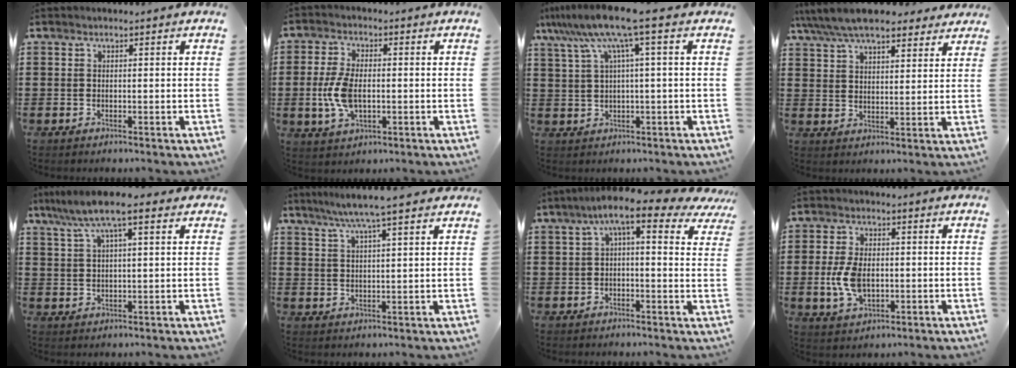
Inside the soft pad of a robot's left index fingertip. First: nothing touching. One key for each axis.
{"total": 7.2, "fx": -0.7, "fy": 3.8, "fz": 6.1, "tx": -0.149, "ty": -0.004, "tz": -0.020}
{"total": 8.8, "fx": 3.6, "fy": -0.2, "fz": 8.0, "tx": -0.173, "ty": -0.016, "tz": 0.057}
{"total": 8.1, "fx": 7.1, "fy": 2.1, "fz": 3.2, "tx": -0.089, "ty": -0.013, "tz": 0.131}
{"total": 7.8, "fx": 4.9, "fy": 1.4, "fz": 5.8, "tx": -0.124, "ty": -0.001, "tz": 0.086}
{"total": 6.0, "fx": 4.8, "fy": -0.1, "fz": 3.6, "tx": -0.082, "ty": -0.010, "tz": 0.083}
{"total": 7.6, "fx": 4.1, "fy": 1.2, "fz": 6.4, "tx": -0.127, "ty": -0.010, "tz": 0.063}
{"total": 7.1, "fx": -0.6, "fy": 4.3, "fz": 5.6, "tx": -0.137, "ty": -0.001, "tz": -0.016}